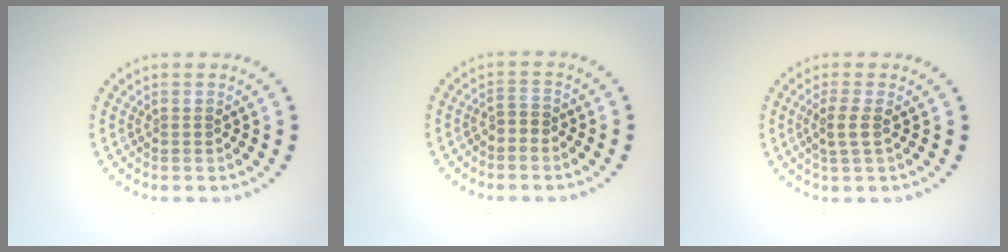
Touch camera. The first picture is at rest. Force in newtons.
{"total": 1.3, "press": 1.0, "slide": 0.9}
{"total": 1.8, "press": 1.6, "slide": 0.7}